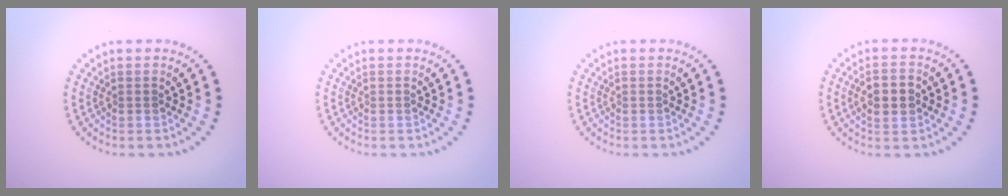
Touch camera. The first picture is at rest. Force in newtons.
{"total": 0.0}
{"total": 0.0}
{"total": 3.0, "press": 3.0, "slide": 0.1}